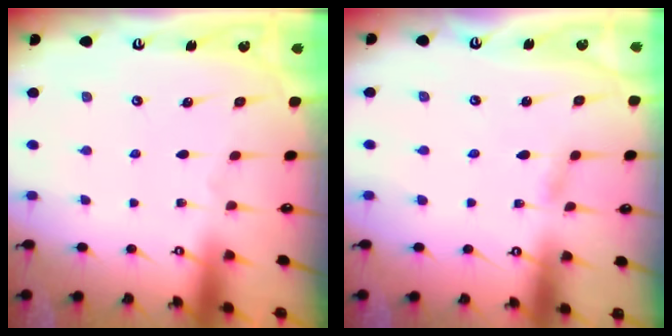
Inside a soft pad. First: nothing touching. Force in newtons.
{"total": 2.0, "press": 2.0, "slide": 0.2}